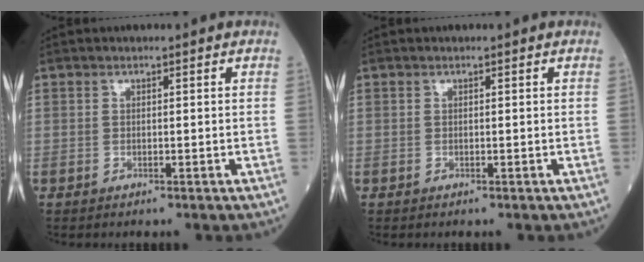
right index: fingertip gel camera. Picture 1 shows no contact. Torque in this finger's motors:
{"motor_torque": [0.00, 0.04, 0.04, 0.01]}